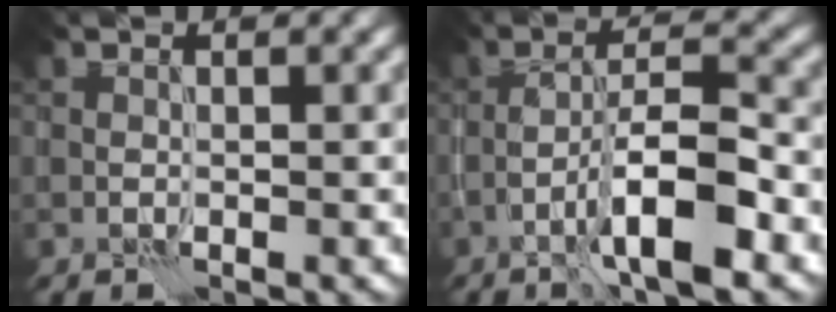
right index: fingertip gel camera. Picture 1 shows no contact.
{"total": 6.1, "force": [-2.5, 1.2, 5.5], "torque": [-0.091, 0.013, -0.047]}